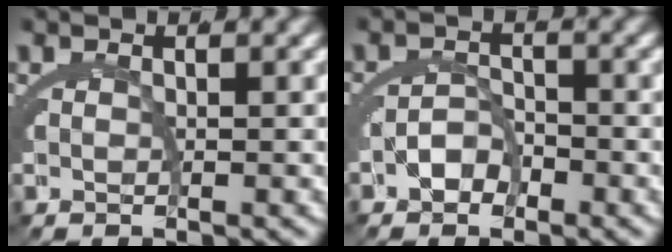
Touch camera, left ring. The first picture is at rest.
{"total": 1.8, "force": [-1.3, 0.9, 0.8], "torque": [-0.008, -0.003, -0.025]}